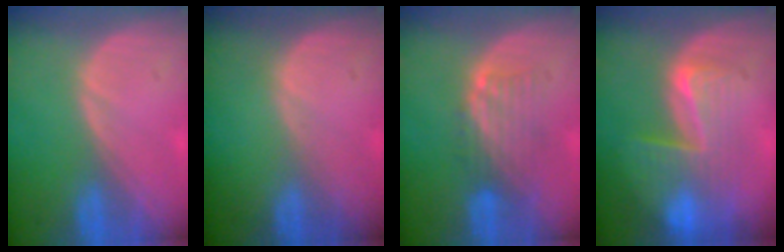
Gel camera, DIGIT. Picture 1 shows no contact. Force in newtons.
{"total": 0.0}
{"total": 5.0, "press": 4.3, "slide": 2.6}
{"total": 7.6, "press": 7.1, "slide": 2.5}